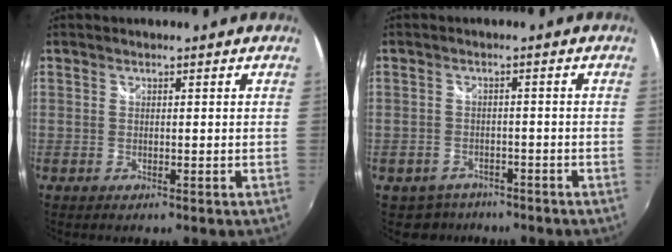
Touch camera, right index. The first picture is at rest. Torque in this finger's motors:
{"motor_torque": [0.30, -0.22, 0.10, -0.01]}